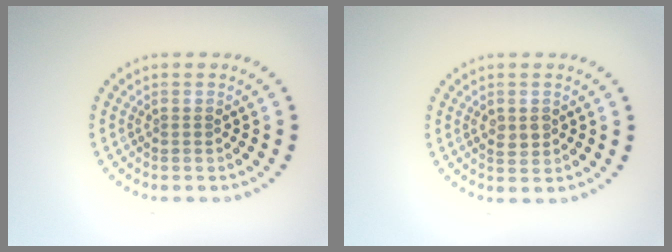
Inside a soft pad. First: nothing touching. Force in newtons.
{"total": 1.5, "press": 1.5, "slide": 0.1}